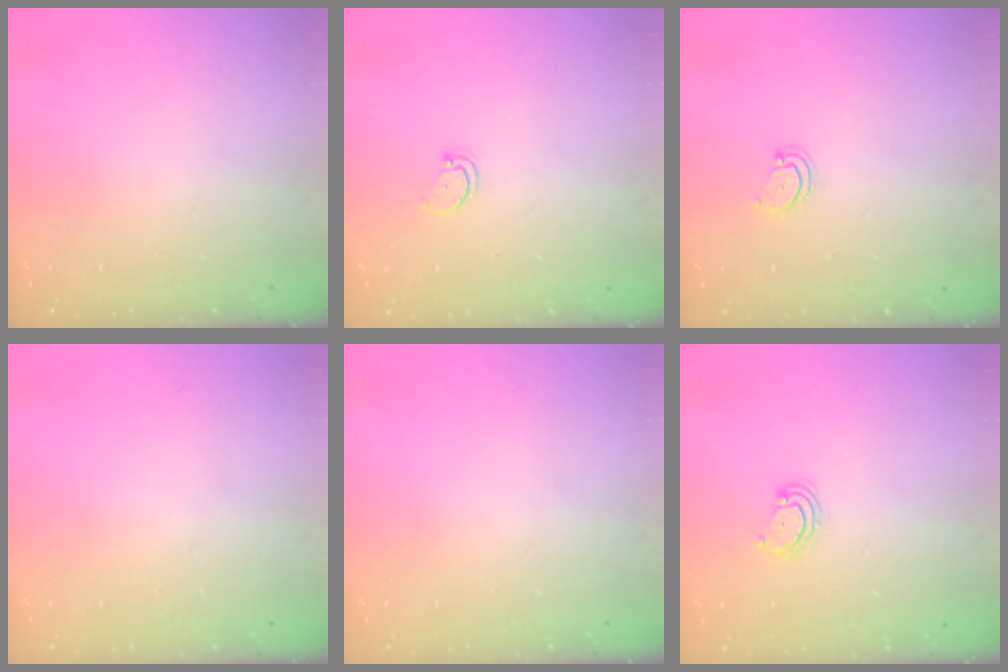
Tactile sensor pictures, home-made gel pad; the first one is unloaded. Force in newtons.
{"total": 2.5, "press": 2.4, "slide": 0.4}
{"total": 3.6, "press": 3.5, "slide": 0.4}
{"total": 0.0}
{"total": 0.0}
{"total": 2.9, "press": 2.9, "slide": 0.3}